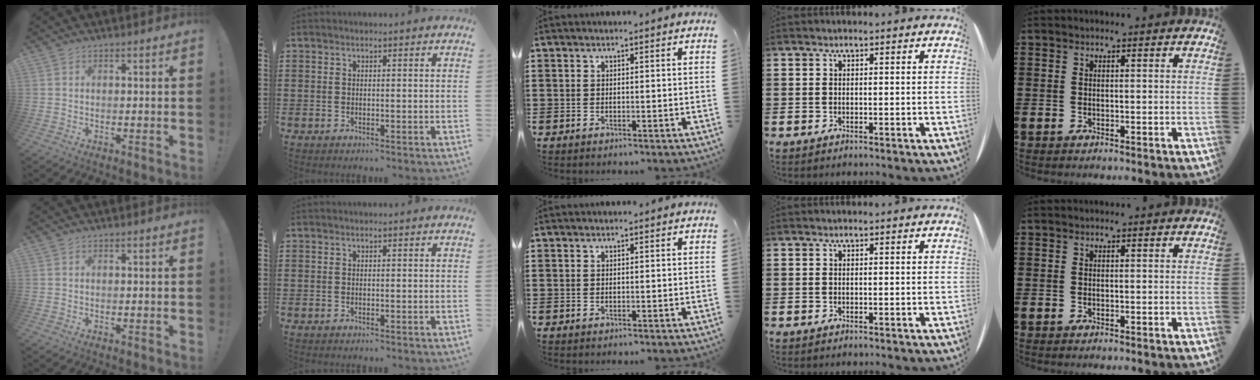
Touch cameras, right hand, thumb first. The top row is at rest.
{}